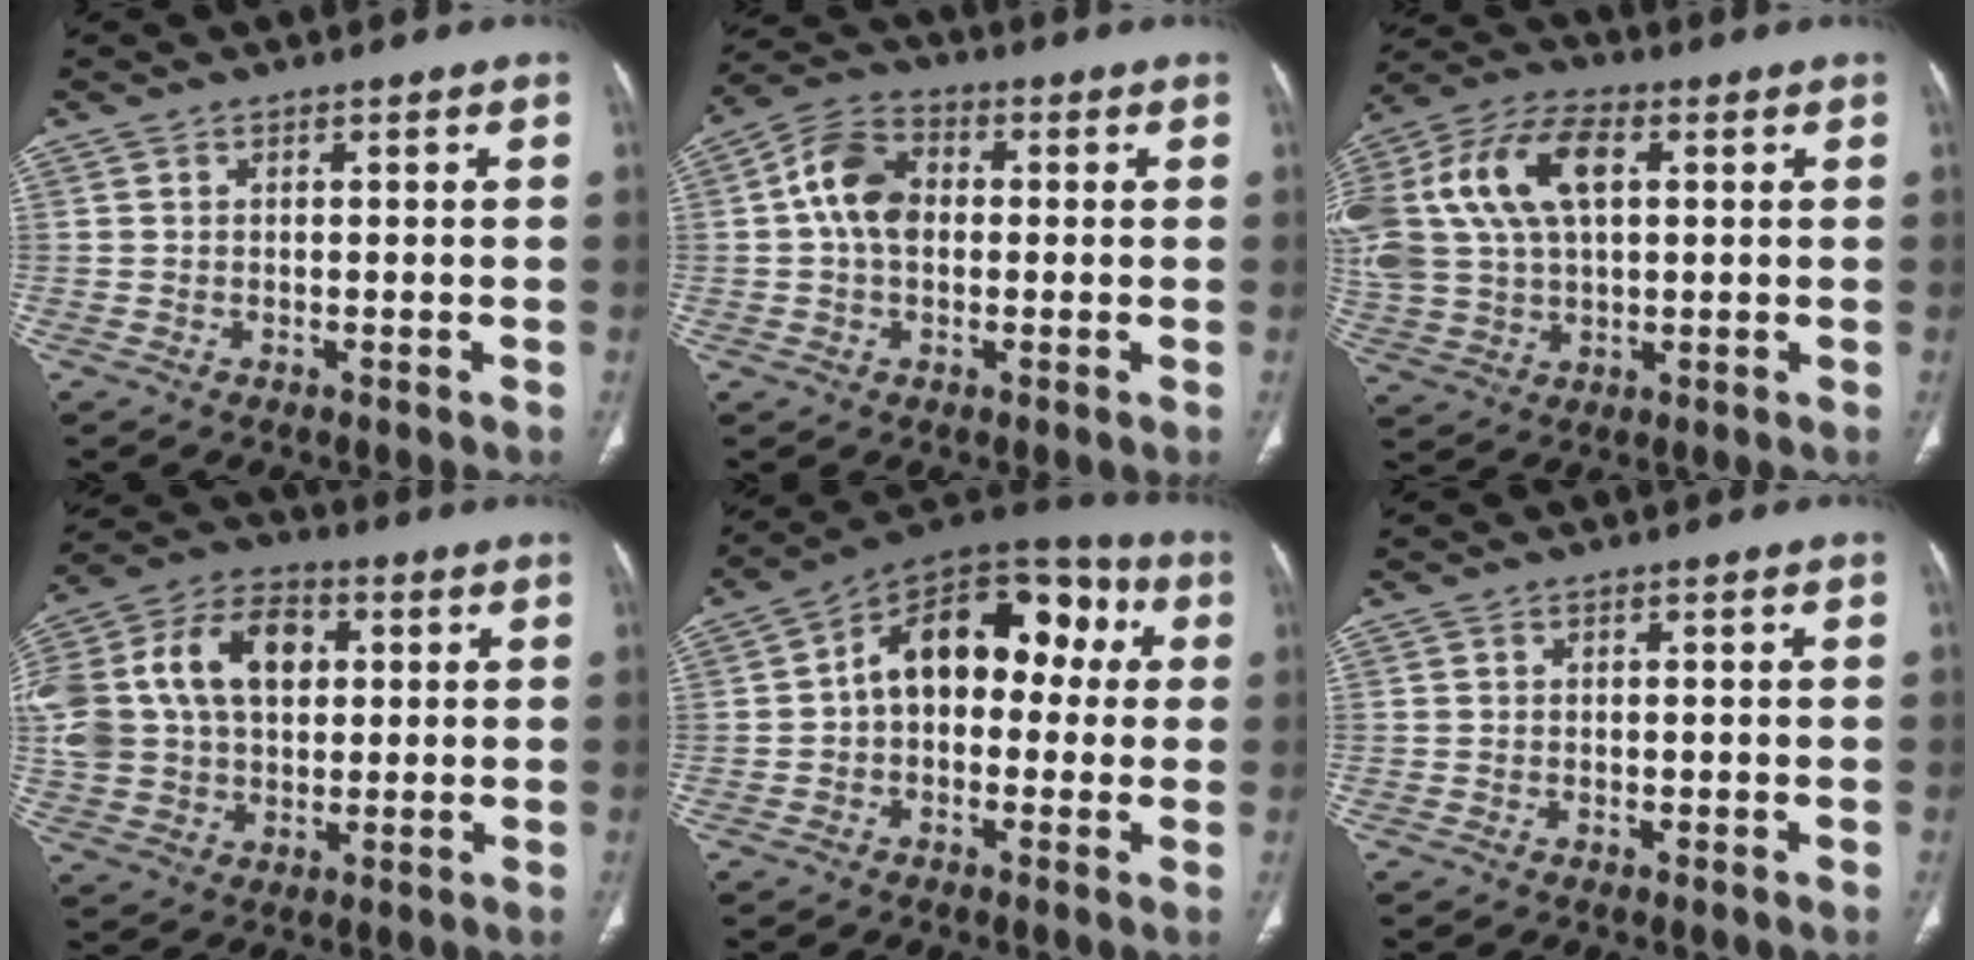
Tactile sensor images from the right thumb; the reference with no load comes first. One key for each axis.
{"total": 9.2, "fx": 0.6, "fy": 6.5, "fz": 6.5, "tx": -0.112, "ty": 0.023, "tz": 0.003}
{"total": 22.6, "fx": 5.6, "fy": 13.6, "fz": 17.1, "tx": -0.391, "ty": 0.029, "tz": 0.104}
{"total": 26.8, "fx": 5.8, "fy": 19.0, "fz": 18.0, "tx": -0.405, "ty": 0.058, "tz": 0.116}
{"total": 17.2, "fx": 2.0, "fy": 11.1, "fz": 13.0, "tx": -0.145, "ty": 0.055, "tz": 0.016}
{"total": 0.5, "fx": -0.2, "fy": 0.3, "fz": 0.4, "tx": -0.005, "ty": 0.000, "tz": -0.004}